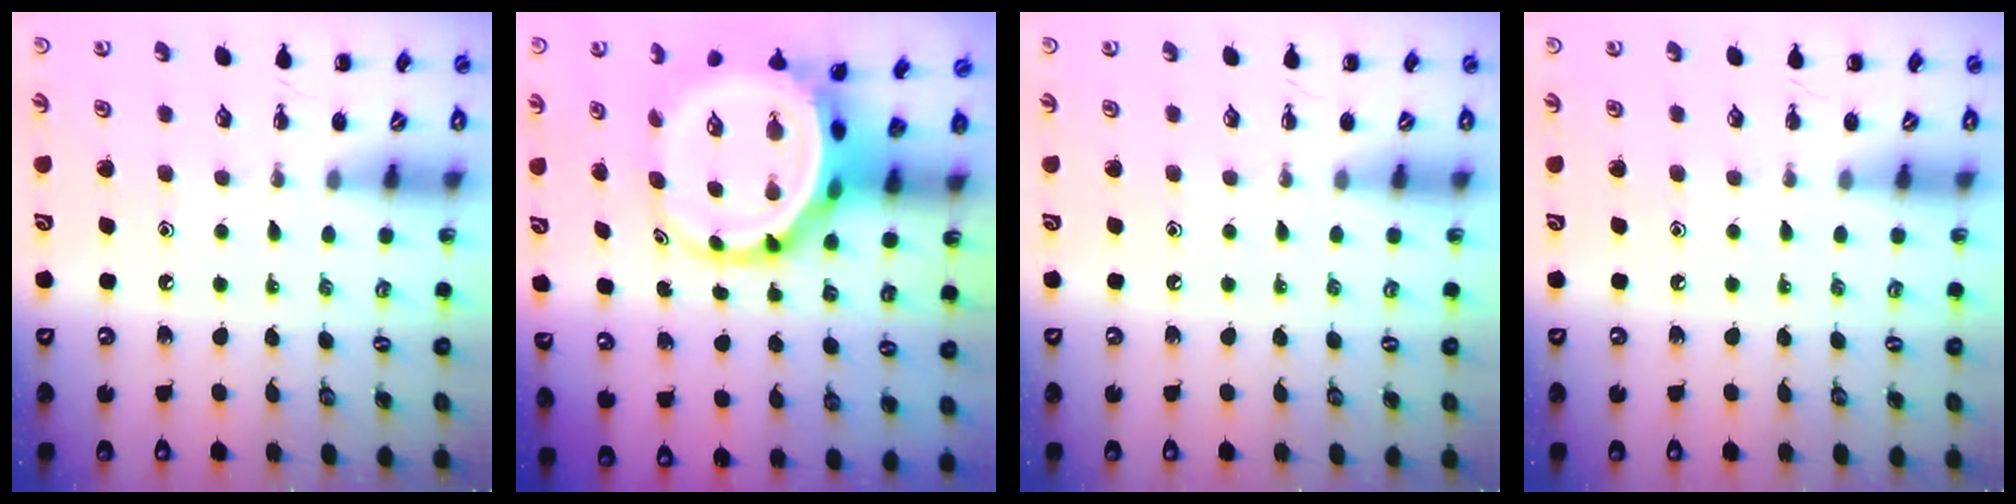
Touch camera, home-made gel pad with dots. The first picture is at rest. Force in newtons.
{"total": 8.1, "press": 7.8, "slide": 2.2}
{"total": 0.0}
{"total": 0.0}